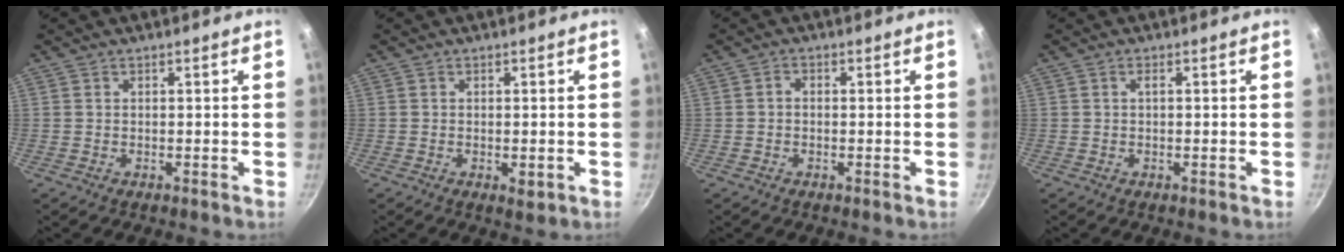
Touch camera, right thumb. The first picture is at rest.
{"total": 2.3, "force": [-0.6, 1.0, 2.0], "torque": [-0.031, -0.006, -0.007]}
{"total": 1.3, "force": [-0.3, 1.0, 0.8], "torque": [-0.016, 0.008, -0.007]}
{"total": 0.9, "force": [0.1, 0.2, 0.9], "torque": [-0.021, 0.004, -0.001]}